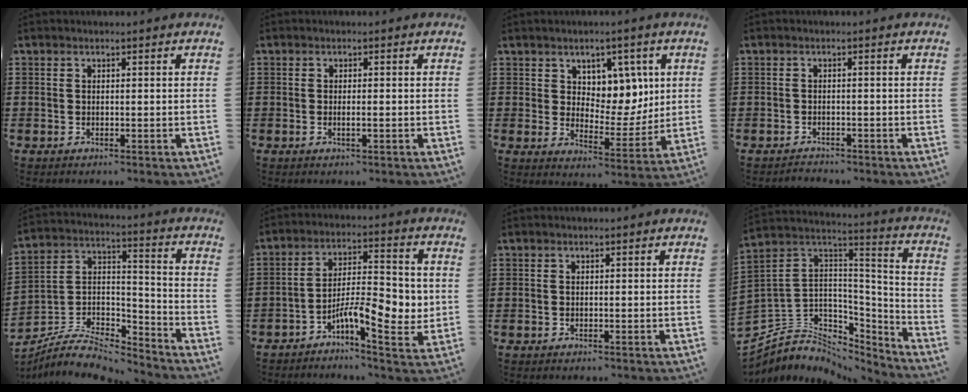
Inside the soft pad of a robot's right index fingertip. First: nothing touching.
{"total": 1.0, "force": [-0.3, 0.1, 1.0], "torque": [-0.018, -0.004, -0.005]}
{"total": 6.7, "force": [4.1, 5.1, 1.6], "torque": [-0.042, -0.020, 0.073]}
{"total": 1.3, "force": [-1.2, 0.3, -0.1], "torque": [-0.002, 0.003, -0.029]}
{"total": 7.3, "force": [-6.3, 2.5, 2.7], "torque": [-0.064, 0.006, -0.125]}
{"total": 8.9, "force": [-2.6, 3.6, 7.7], "torque": [-0.120, -0.002, -0.046]}
{"total": 0.0}
{"total": 5.7, "force": [-2.2, 5.2, 0.7], "torque": [-0.045, -0.018, -0.039]}